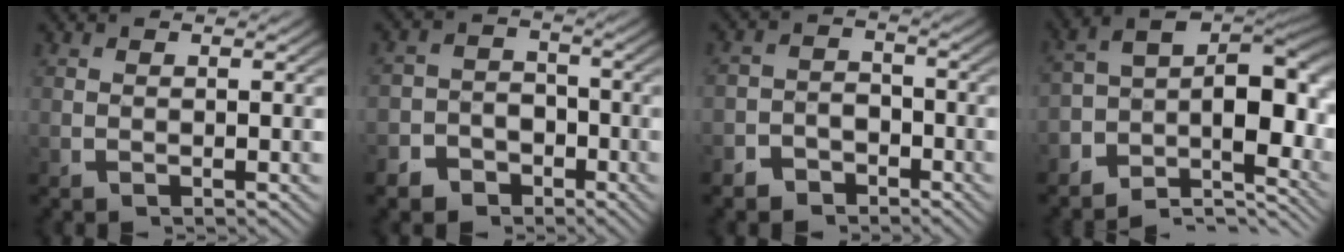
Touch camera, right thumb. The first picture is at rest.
{"total": 6.1, "force": [-3.9, 4.6, 1.4], "torque": [0.000, -0.027, -0.063]}
{"total": 3.9, "force": [-3.1, 2.4, 0.5], "torque": [0.014, -0.015, -0.052]}
{"total": 11.7, "force": [-2.2, 6.8, 9.3], "torque": [-0.143, -0.019, -0.036]}